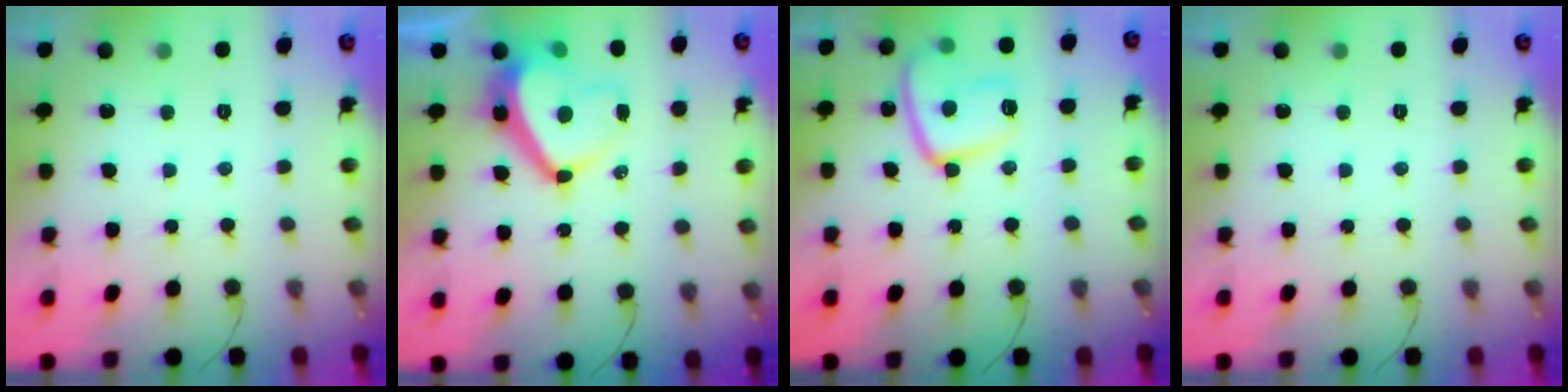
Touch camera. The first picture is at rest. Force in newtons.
{"total": 13.4, "press": 13.3, "slide": 1.6}
{"total": 13.7, "press": 13.6, "slide": 1.4}
{"total": 0.0}